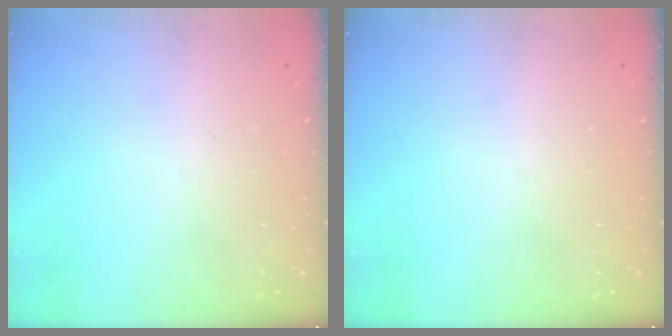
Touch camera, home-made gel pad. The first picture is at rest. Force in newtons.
{"total": 0.0}